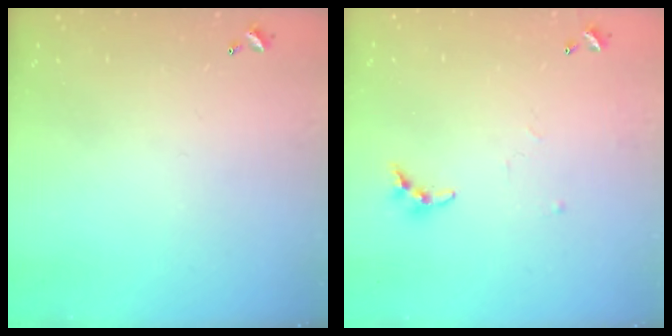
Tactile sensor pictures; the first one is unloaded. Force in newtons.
{"total": 7.0, "press": 7.0, "slide": 0.4}